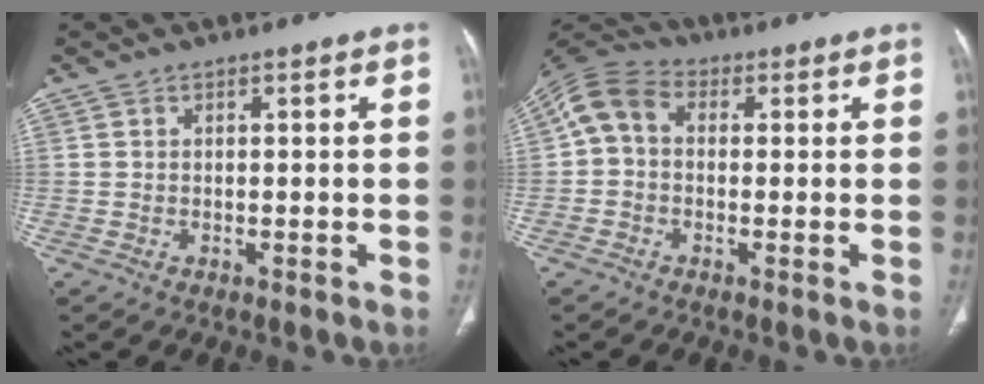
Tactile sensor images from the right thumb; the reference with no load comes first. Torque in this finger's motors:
{"motor_torque": [0.39, 0.39, 0.47, -0.47, 0.19]}